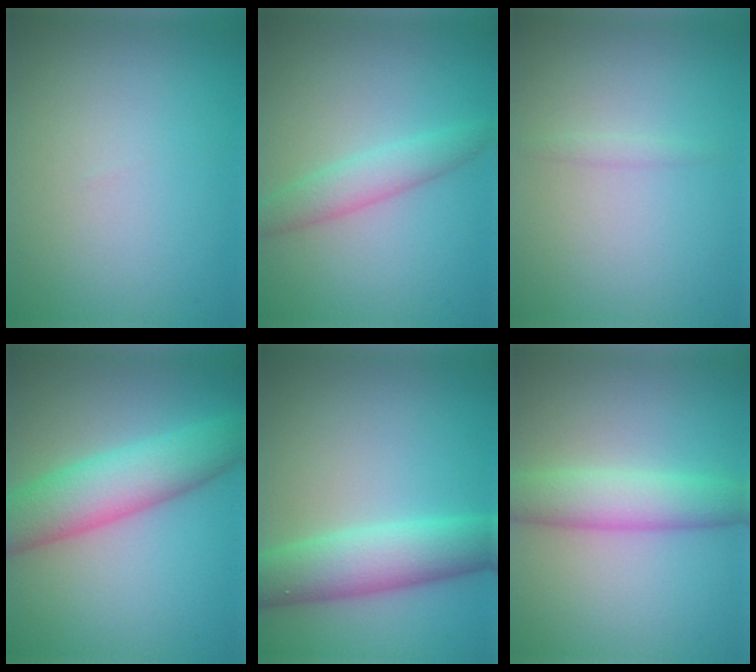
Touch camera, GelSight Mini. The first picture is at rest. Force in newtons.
{"total": 2.7, "press": 2.7, "slide": 0.1}
{"total": 0.7, "press": 0.7, "slide": 0.0}
{"total": 6.9, "press": 6.9, "slide": 0.1}
{"total": 6.3, "press": 6.3, "slide": 0.3}
{"total": 4.5, "press": 4.5, "slide": 0.1}